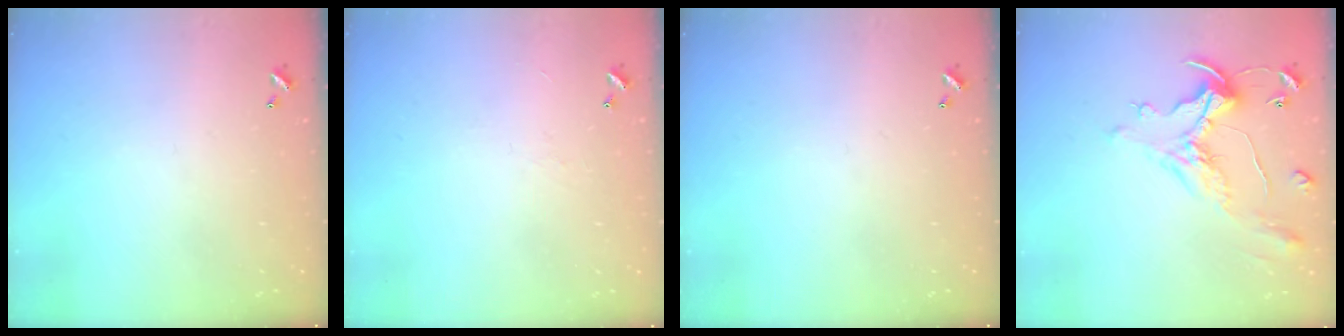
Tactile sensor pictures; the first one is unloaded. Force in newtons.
{"total": 1.3, "press": 1.2, "slide": 0.5}
{"total": 0.0}
{"total": 1.7, "press": 1.2, "slide": 1.1}